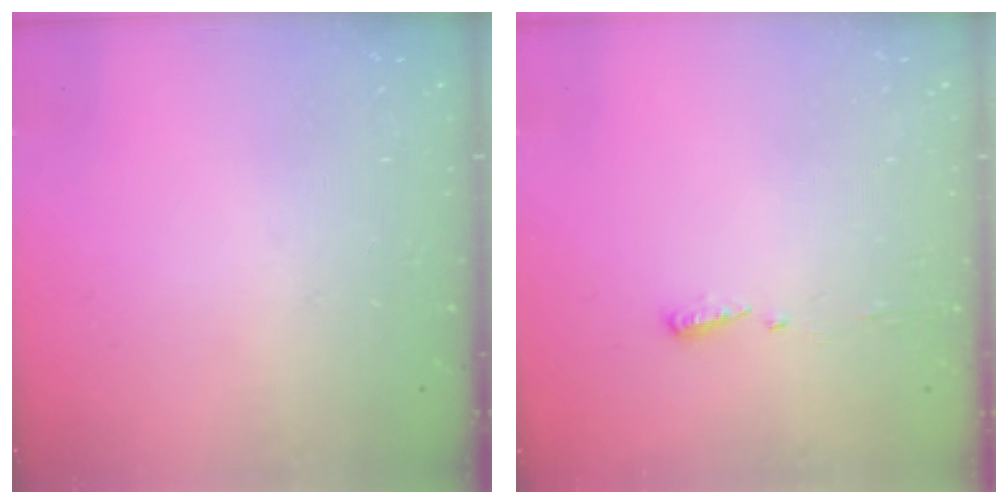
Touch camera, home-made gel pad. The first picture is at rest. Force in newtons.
{"total": 4.0, "press": 3.9, "slide": 0.5}